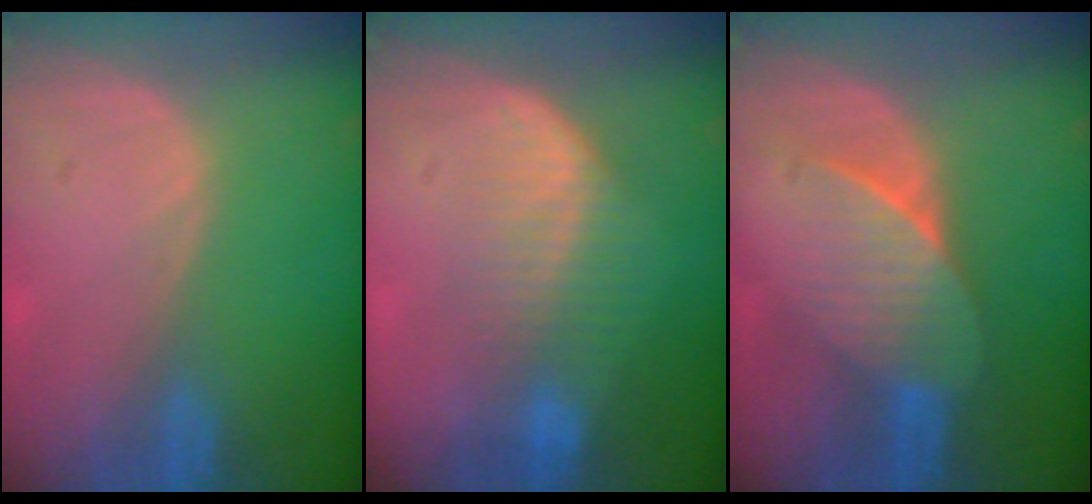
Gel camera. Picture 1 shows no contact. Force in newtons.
{"total": 7.2, "press": 6.7, "slide": 2.9}
{"total": 7.1, "press": 6.6, "slide": 2.7}